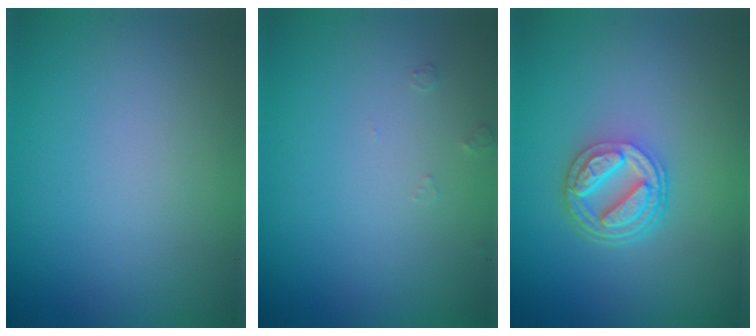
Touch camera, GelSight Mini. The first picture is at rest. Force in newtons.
{"total": 0.6, "press": 0.6, "slide": 0.1}
{"total": 4.5, "press": 3.3, "slide": 3.0}